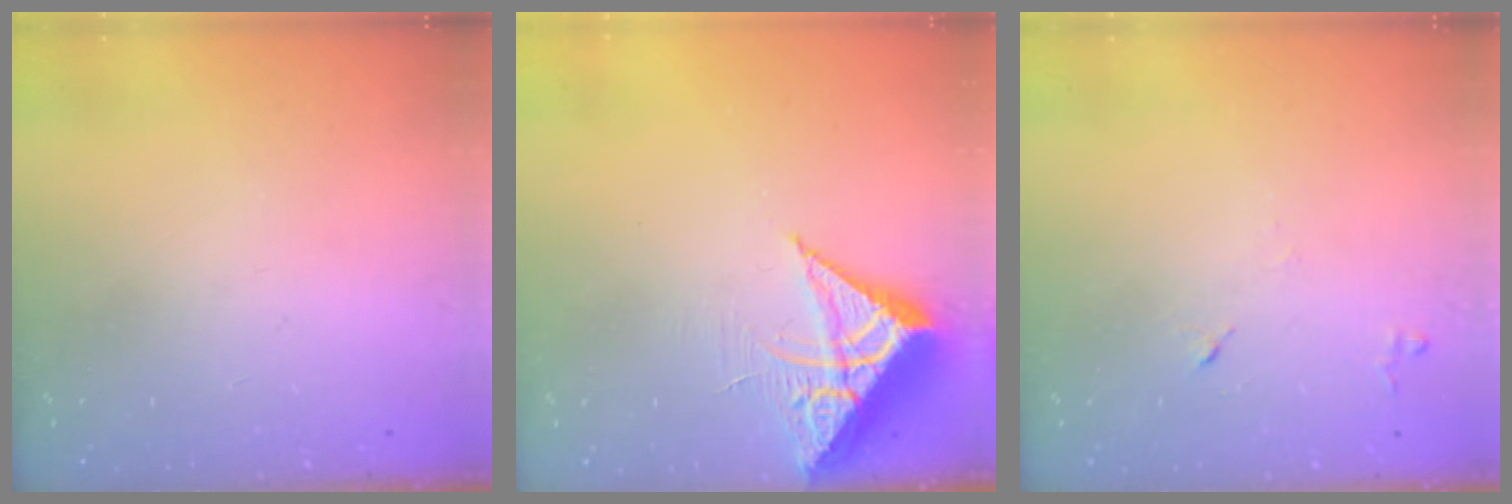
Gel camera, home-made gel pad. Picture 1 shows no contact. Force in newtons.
{"total": 7.7, "press": 7.7, "slide": 0.5}
{"total": 5.6, "press": 5.5, "slide": 0.9}